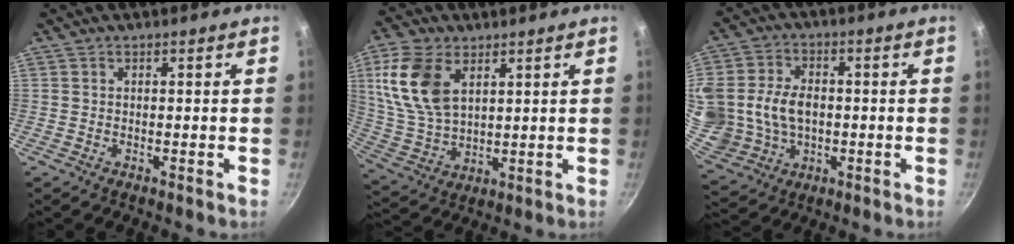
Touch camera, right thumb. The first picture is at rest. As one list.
[{"total": 14.3, "force": [5.3, 8.5, 10.2], "torque": [-0.197, -0.018, 0.114]}, {"total": 18.2, "force": [0.0, 14.3, 11.2], "torque": [-0.246, 0.012, 0.016]}]